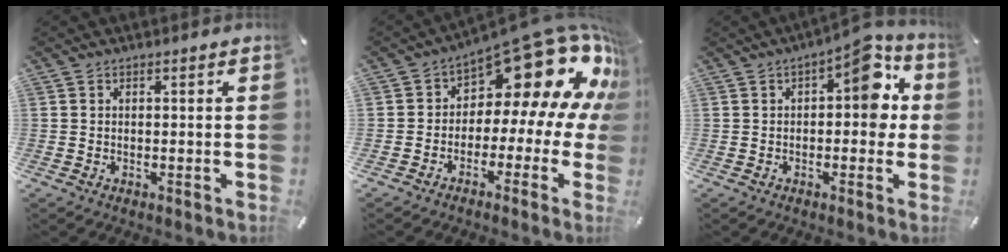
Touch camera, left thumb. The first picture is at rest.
{"total": 19.7, "force": [9.7, 9.7, 14.1], "torque": [-0.197, -0.077, 0.163]}
{"total": 10.0, "force": [2.8, 4.8, 8.3], "torque": [-0.097, -0.017, 0.037]}